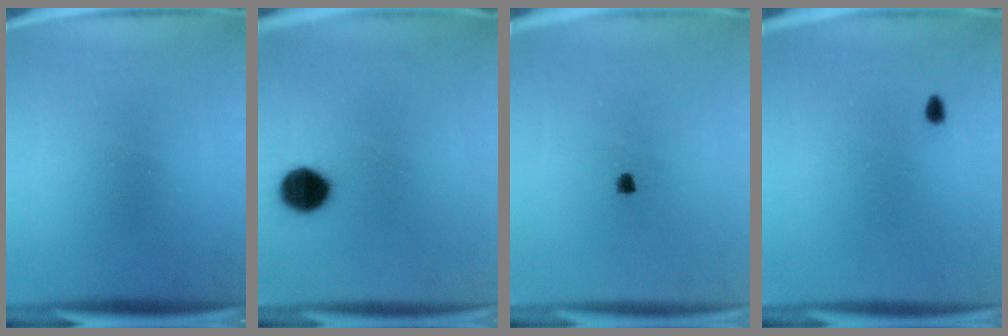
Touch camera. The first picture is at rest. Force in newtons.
{"total": 8.8}
{"total": 1.0}
{"total": 1.0}